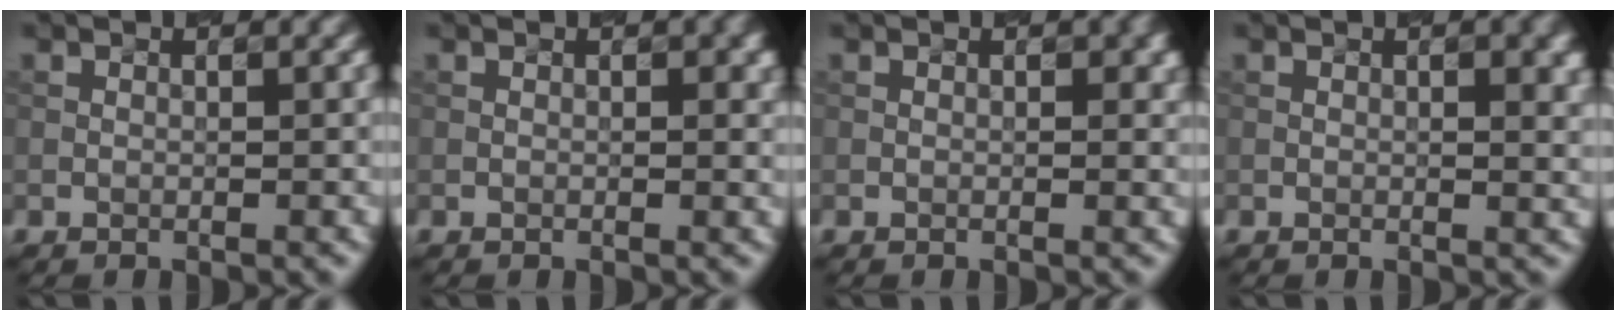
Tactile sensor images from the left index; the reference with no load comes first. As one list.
[{"total": 1.1, "force": [0.2, 0.3, 1.0], "torque": [-0.008, 0.002, 0.008]}, {"total": 1.0, "force": [0.3, 0.3, 0.9], "torque": [-0.008, 0.003, 0.010]}, {"total": 3.7, "force": [0.9, 1.5, 3.2], "torque": [-0.022, 0.012, 0.015]}]